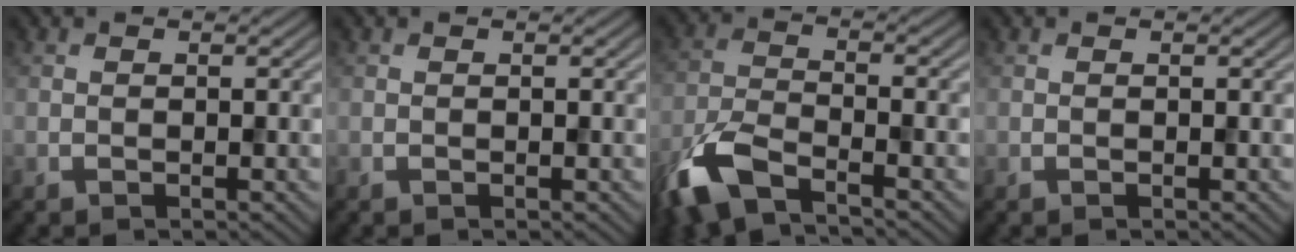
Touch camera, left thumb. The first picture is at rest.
{"total": 0.0}
{"total": 7.9, "force": [-5.5, 2.5, 5.1], "torque": [-0.116, -0.011, -0.123]}
{"total": 0.0}